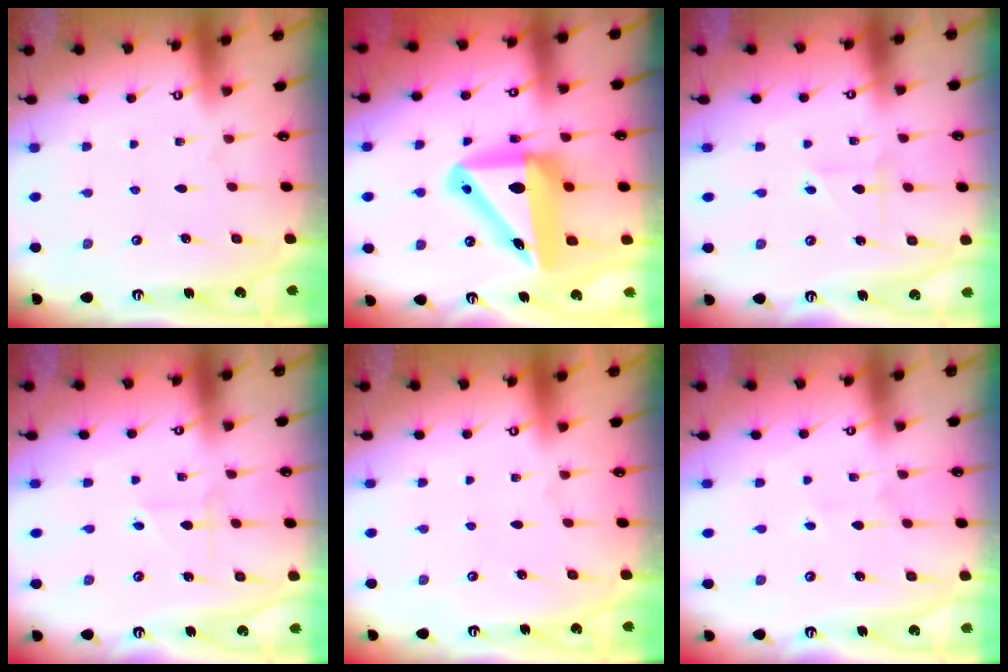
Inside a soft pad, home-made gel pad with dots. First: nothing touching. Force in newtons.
{"total": 15.2, "press": 14.7, "slide": 3.6}
{"total": 2.3, "press": 2.3, "slide": 0.4}
{"total": 2.8, "press": 2.6, "slide": 0.9}
{"total": 0.0}
{"total": 1.9, "press": 1.9, "slide": 0.5}